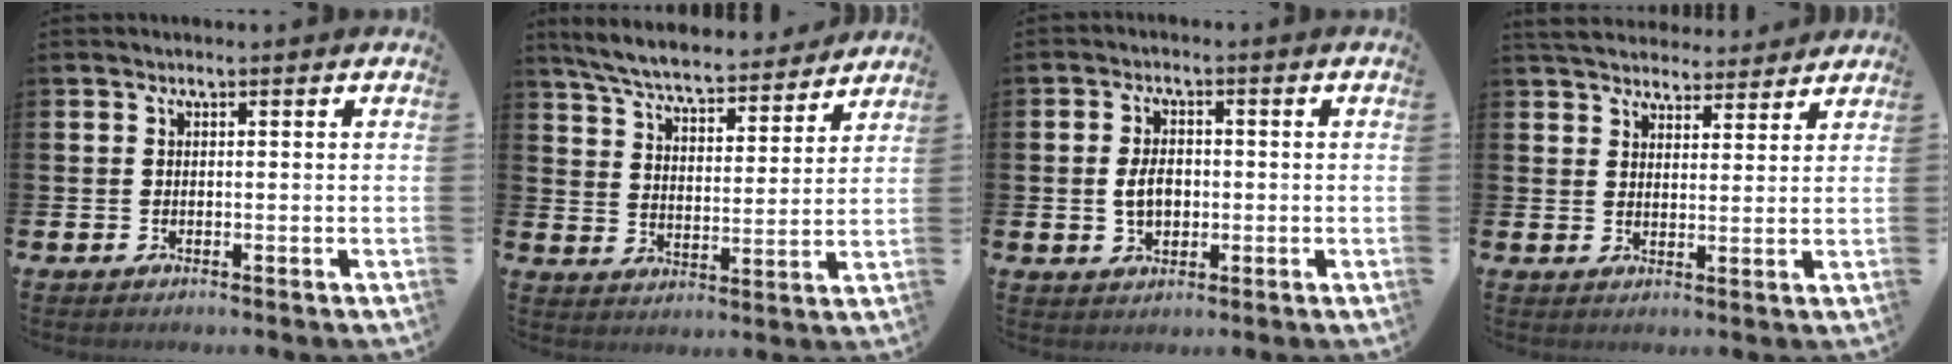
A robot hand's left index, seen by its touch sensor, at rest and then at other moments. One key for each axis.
{"total": 6.8, "fx": 6.5, "fy": 1.0, "fz": 2.0, "tx": -0.070, "ty": -0.043, "tz": 0.112}
{"total": 3.9, "fx": -0.2, "fy": 2.6, "fz": 2.9, "tx": -0.033, "ty": -0.001, "tz": -0.011}
{"total": 4.7, "fx": 4.6, "fy": 1.2, "fz": 0.2, "tx": -0.016, "ty": -0.024, "tz": 0.083}